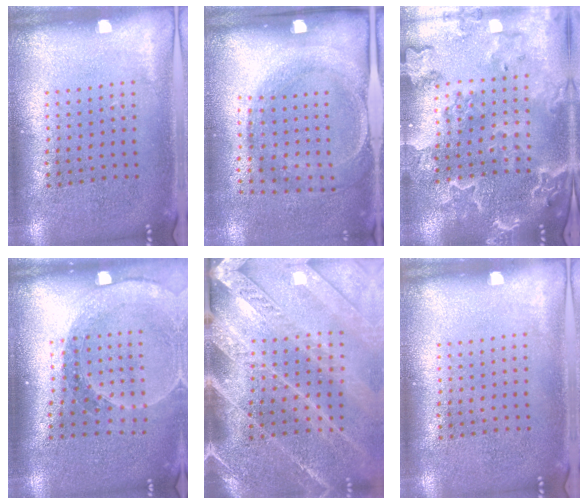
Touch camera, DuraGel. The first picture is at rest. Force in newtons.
{"total": 1.9, "press": 1.2, "slide": 1.5}
{"total": 3.5, "press": 3.1, "slide": 1.6}
{"total": 1.6, "press": 1.6, "slide": 0.2}
{"total": 3.7, "press": 3.2, "slide": 1.9}
{"total": 0.0}